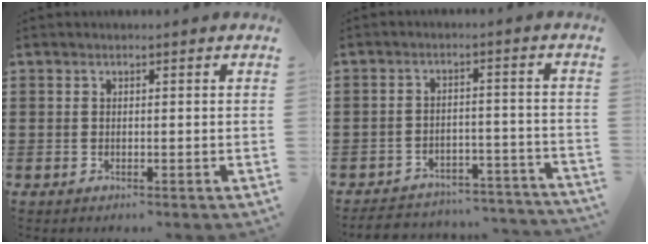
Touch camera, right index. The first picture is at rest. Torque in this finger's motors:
{"motor_torque": [-2.13, 0.00, -1.05, -0.21]}